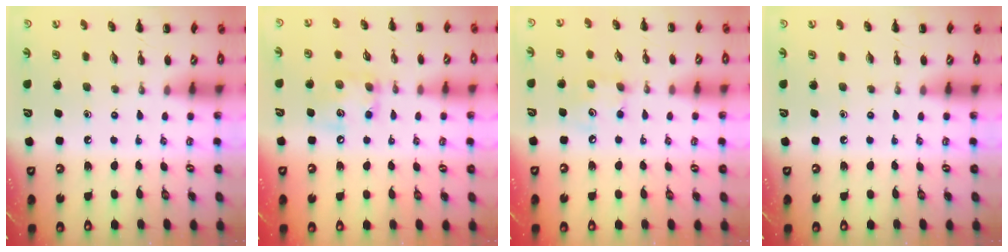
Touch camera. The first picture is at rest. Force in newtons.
{"total": 10.8, "press": 10.7, "slide": 1.6}
{"total": 5.2, "press": 5.2, "slide": 0.8}
{"total": 0.0}